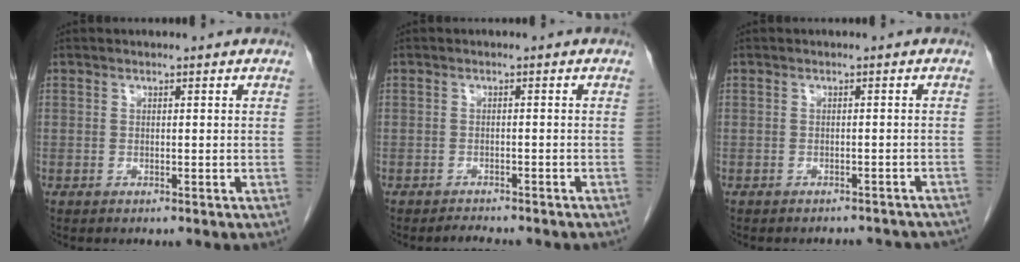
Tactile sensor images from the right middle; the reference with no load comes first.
{"total": 2.3, "force": [-2.2, 0.3, 0.7], "torque": [-0.016, -0.005, -0.027]}
{"total": 7.3, "force": [-6.8, 2.4, 1.5], "torque": [-0.012, 0.002, -0.065]}